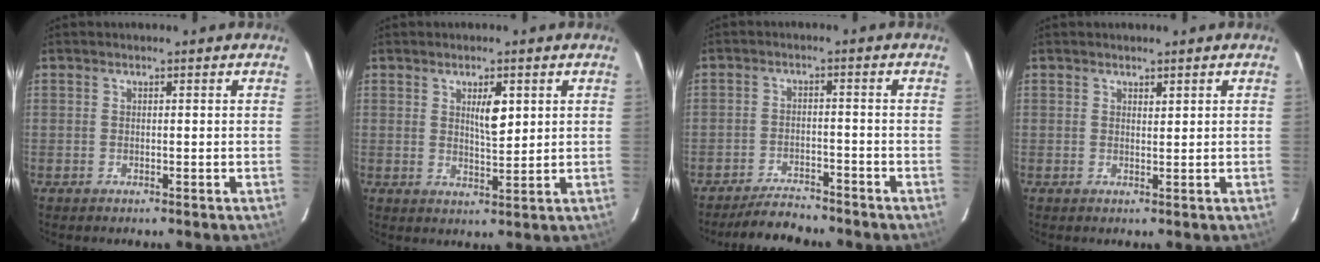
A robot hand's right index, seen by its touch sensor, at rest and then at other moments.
{"total": 4.1, "force": [1.5, 1.0, 3.6], "torque": [-0.063, -0.003, 0.028]}
{"total": 5.6, "force": [-5.4, 1.0, 1.0], "torque": [-0.019, -0.013, -0.093]}
{"total": 0.6, "force": [0.5, 0.2, 0.4], "torque": [-0.008, -0.002, 0.009]}